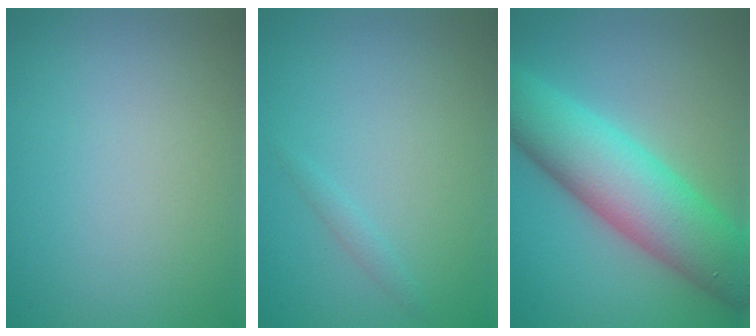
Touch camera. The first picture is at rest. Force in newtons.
{"total": 0.7, "press": 0.7, "slide": 0.0}
{"total": 10.1, "press": 10.1, "slide": 0.3}